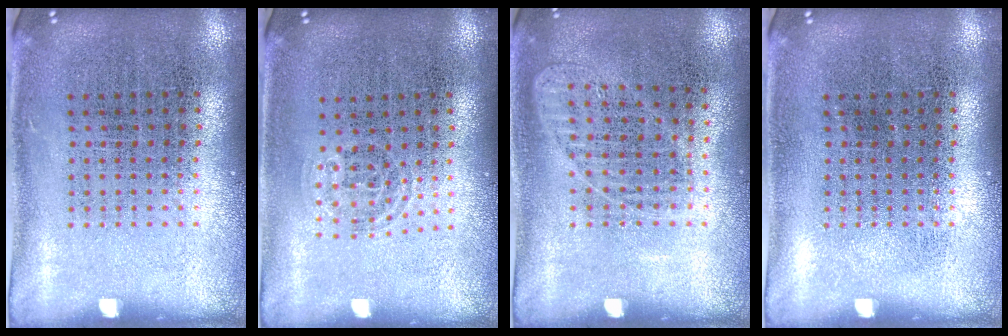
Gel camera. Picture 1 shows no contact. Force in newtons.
{"total": 0.9, "press": 0.5, "slide": 0.7}
{"total": 1.0, "press": 0.9, "slide": 0.3}
{"total": 0.0}